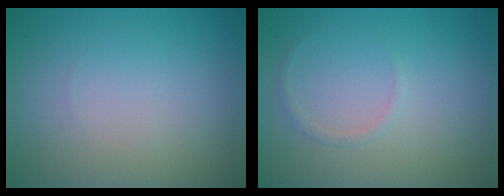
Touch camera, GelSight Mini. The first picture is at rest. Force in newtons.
{"total": 0.6, "press": 0.6, "slide": 0.1}